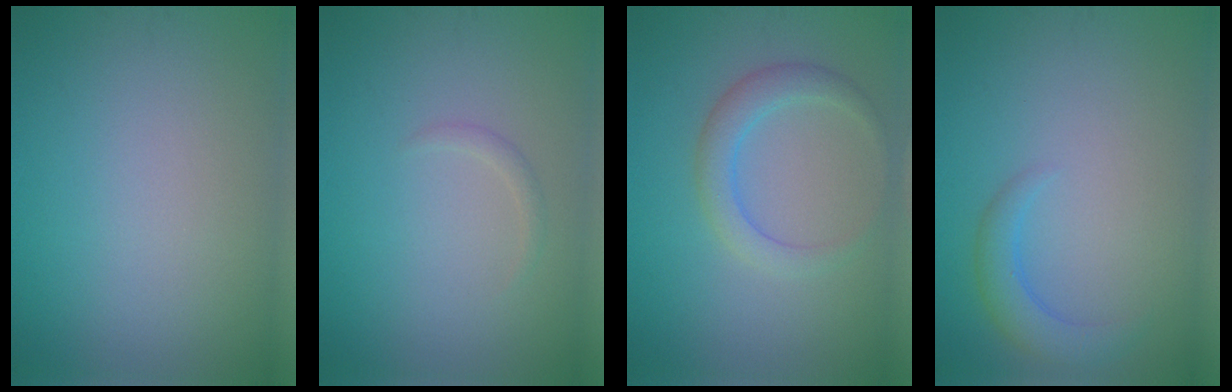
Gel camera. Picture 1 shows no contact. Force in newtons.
{"total": 0.8, "press": 0.8, "slide": 0.0}
{"total": 2.8, "press": 2.8, "slide": 0.0}
{"total": 2.6, "press": 2.5, "slide": 0.2}